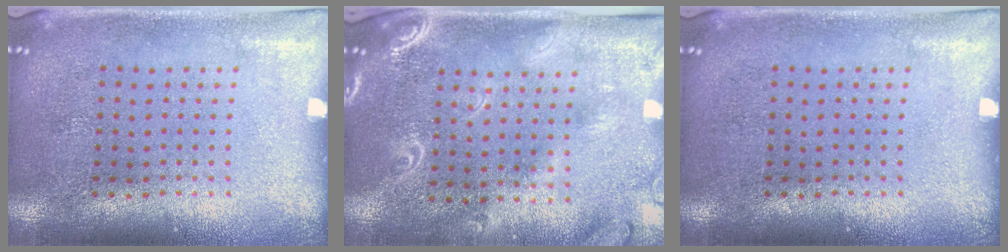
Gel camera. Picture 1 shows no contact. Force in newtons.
{"total": 2.3, "press": 1.9, "slide": 1.2}
{"total": 0.0}